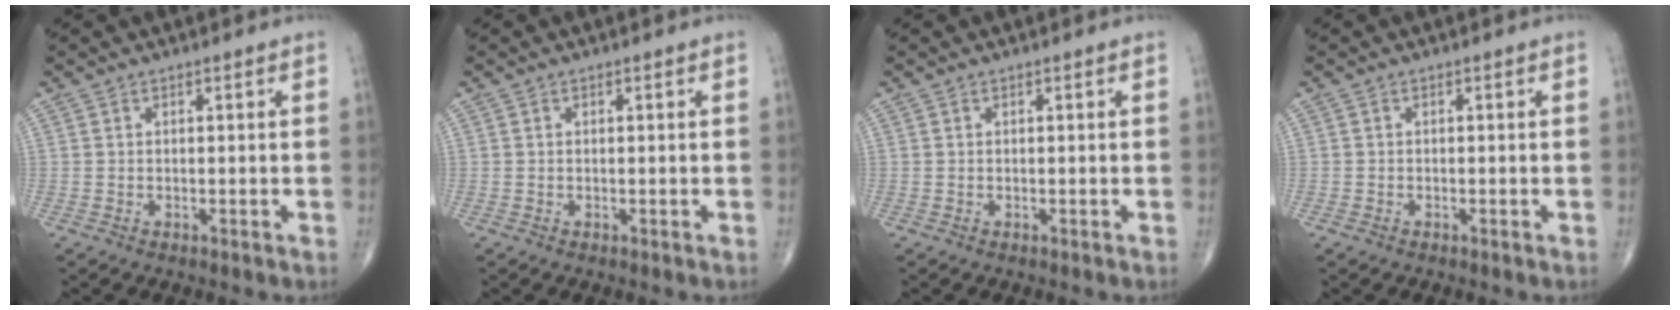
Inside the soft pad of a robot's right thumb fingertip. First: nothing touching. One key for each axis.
{"total": 0.0}
{"total": 0.0}
{"total": 0.6, "fx": -0.4, "fy": 0.3, "fz": 0.2, "tx": -0.005, "ty": -0.001, "tz": -0.011}